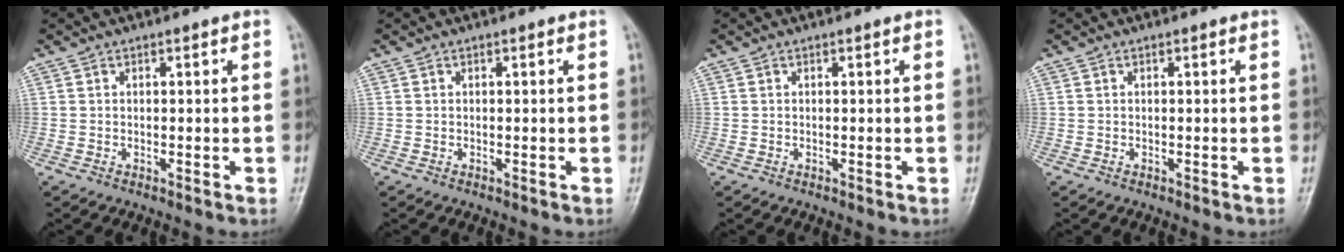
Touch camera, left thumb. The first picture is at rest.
{"total": 0.0}
{"total": 0.0}
{"total": 0.0}